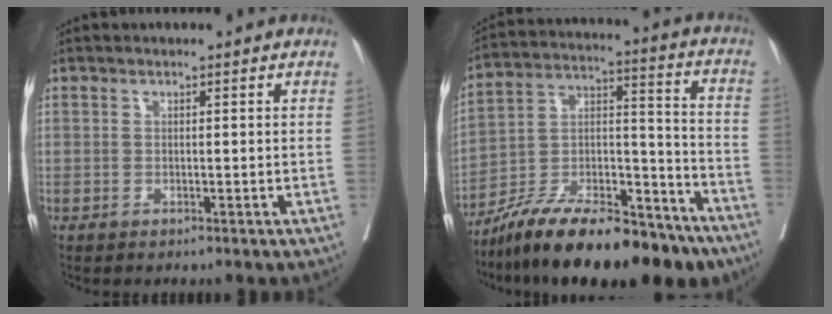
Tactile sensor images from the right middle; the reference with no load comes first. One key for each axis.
{"total": 24.1, "fx": -18.6, "fy": 6.2, "fz": 14.0, "tx": -0.195, "ty": 0.016, "tz": -0.313}